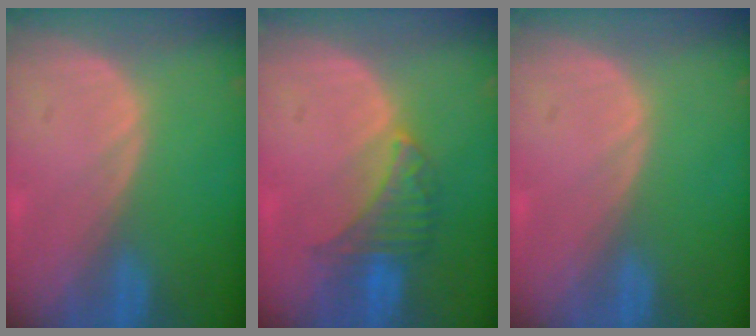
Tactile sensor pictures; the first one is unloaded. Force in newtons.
{"total": 5.1, "press": 5.1, "slide": 0.5}
{"total": 0.0}